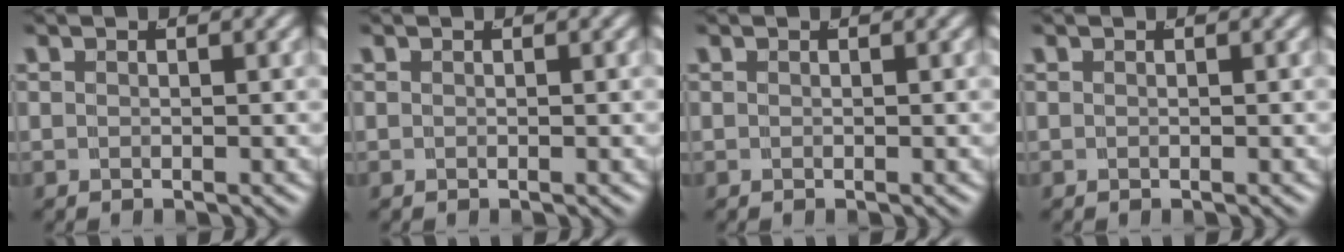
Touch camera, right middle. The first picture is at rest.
{"total": 0.0}
{"total": 0.0}
{"total": 0.0}